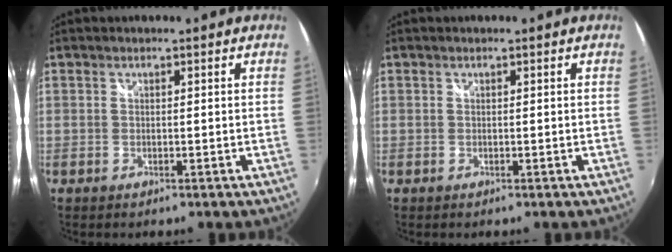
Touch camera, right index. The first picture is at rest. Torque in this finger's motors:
{"motor_torque": [0.00, 0.00, 0.00, 0.00]}